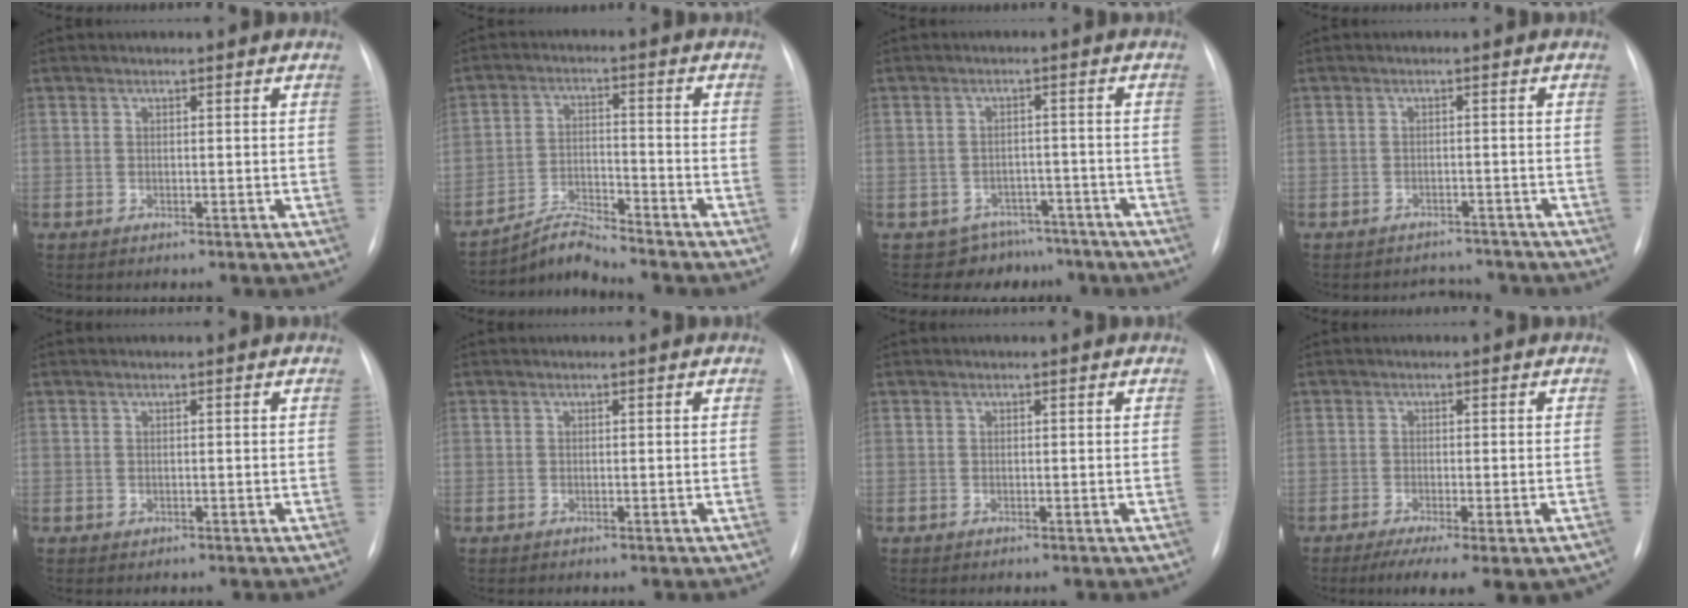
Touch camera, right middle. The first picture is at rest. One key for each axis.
{"total": 5.3, "fx": -5.2, "fy": -1.1, "fz": 0.0, "tx": -0.012, "ty": -0.010, "tz": -0.094}
{"total": 6.5, "fx": -5.4, "fy": 3.5, "fz": -0.8, "tx": 0.025, "ty": 0.029, "tz": -0.071}
{"total": 4.0, "fx": -3.7, "fy": 1.3, "fz": -0.6, "tx": 0.008, "ty": 0.008, "tz": -0.049}
{"total": 0.0}
{"total": 0.0}
{"total": 0.0}
{"total": 10.2, "fx": -7.0, "fy": 2.4, "fz": 7.0, "tx": -0.089, "ty": -0.010, "tz": -0.100}